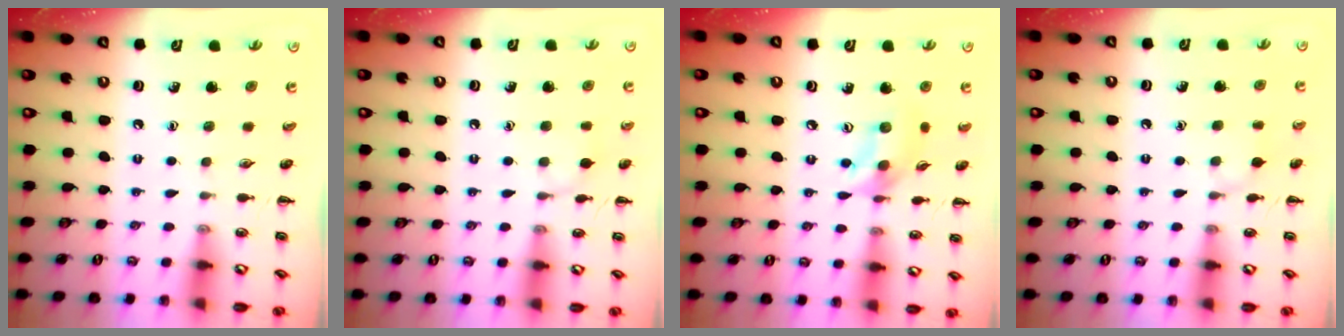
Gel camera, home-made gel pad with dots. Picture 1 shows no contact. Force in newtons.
{"total": 6.2, "press": 6.0, "slide": 1.7}
{"total": 8.8, "press": 8.7, "slide": 1.4}
{"total": 5.9, "press": 5.6, "slide": 2.0}